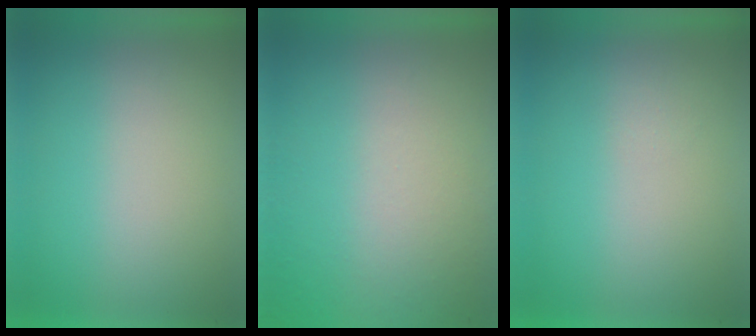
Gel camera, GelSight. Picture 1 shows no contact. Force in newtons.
{"total": 9.2}
{"total": 1.3}